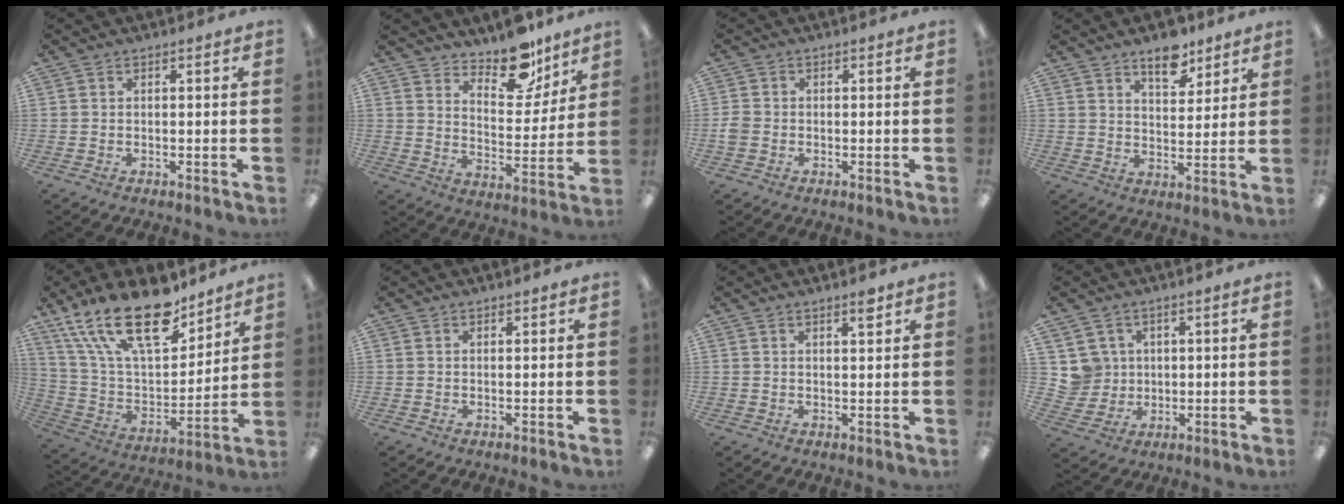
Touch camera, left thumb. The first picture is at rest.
{"total": 13.6, "force": [11.0, 6.1, 5.1], "torque": [-0.060, -0.082, 0.198]}
{"total": 2.3, "force": [-0.6, 2.0, 1.1], "torque": [-0.017, 0.005, -0.010]}
{"total": 8.9, "force": [6.8, 4.2, 3.9], "torque": [-0.039, -0.041, 0.116]}
{"total": 23.5, "force": [15.8, 10.1, 14.1], "torque": [-0.278, -0.095, 0.276]}
{"total": 0.8, "force": [0.7, 0.2, 0.0], "torque": [-0.001, 0.000, 0.014]}
{"total": 2.8, "force": [2.3, 0.5, 1.4], "torque": [-0.016, -0.010, 0.038]}
{"total": 5.8, "force": [2.5, 5.2, -0.4], "torque": [-0.005, -0.004, 0.051]}